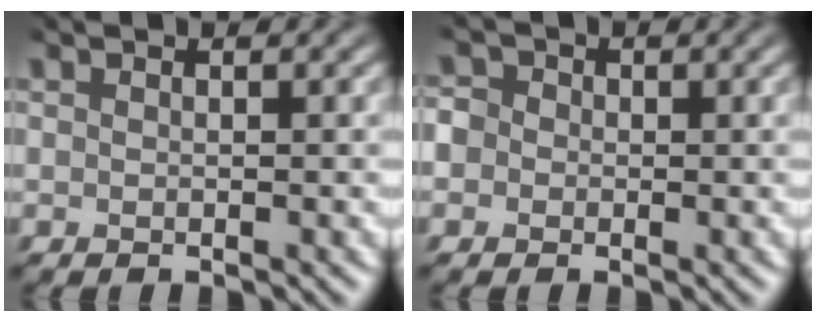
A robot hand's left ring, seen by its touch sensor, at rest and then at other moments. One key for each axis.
{"total": 2.9, "fx": -2.1, "fy": 0.1, "fz": -2.0, "tx": 0.017, "ty": -0.016, "tz": -0.025}